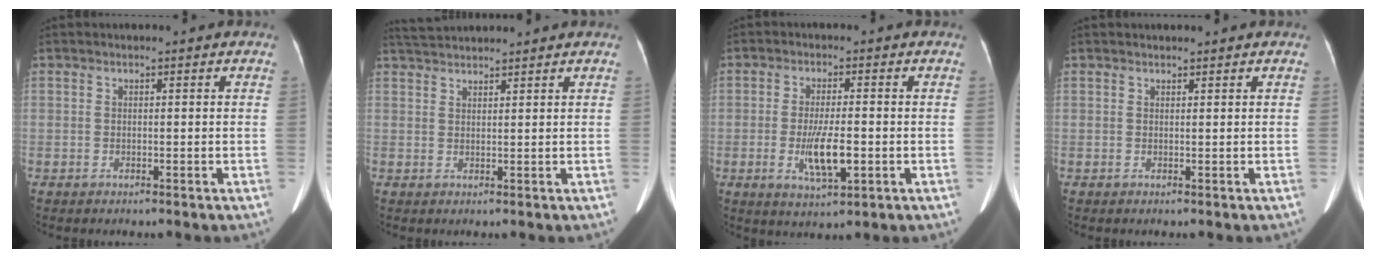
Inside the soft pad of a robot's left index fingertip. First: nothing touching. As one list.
[{"total": 6.1, "force": [5.8, 0.0, 1.9], "torque": [-0.034, 0.028, 0.096]}, {"total": 6.0, "force": [-1.8, 1.1, 5.6], "torque": [-0.107, -0.020, -0.024]}, {"total": 1.8, "force": [1.7, 0.1, 0.6], "torque": [-0.007, 0.006, 0.022]}]